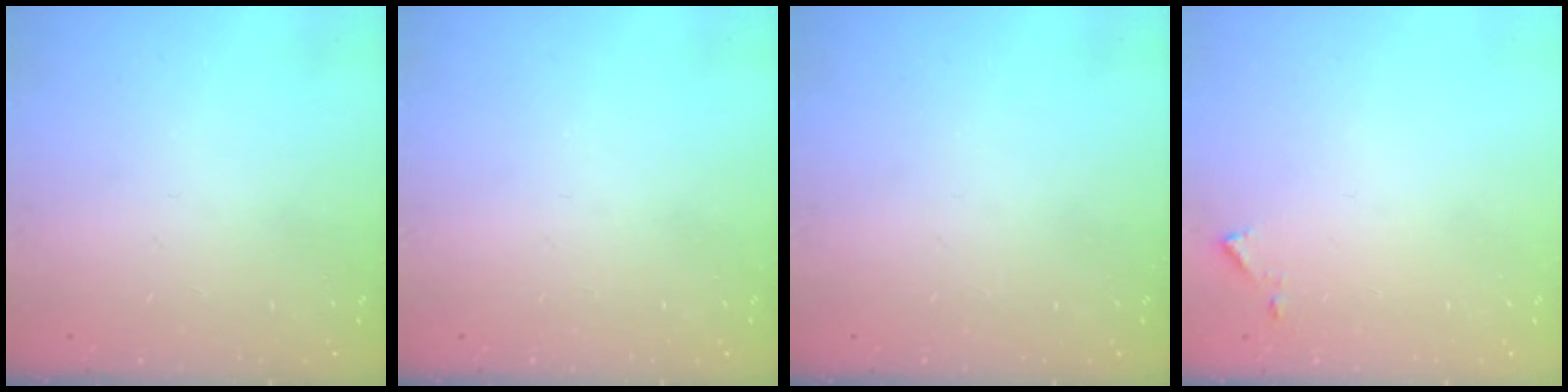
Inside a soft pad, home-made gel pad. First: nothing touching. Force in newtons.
{"total": 0.0}
{"total": 0.0}
{"total": 5.3, "press": 5.2, "slide": 0.5}